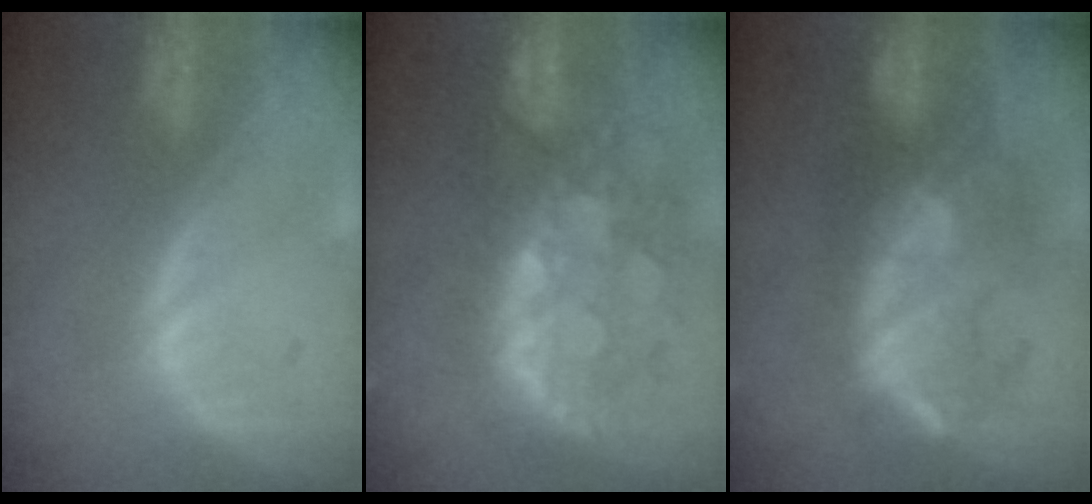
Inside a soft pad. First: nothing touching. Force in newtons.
{"total": 10.9, "press": 9.5, "slide": 5.2}
{"total": 9.0, "press": 9.0, "slide": 1.2}